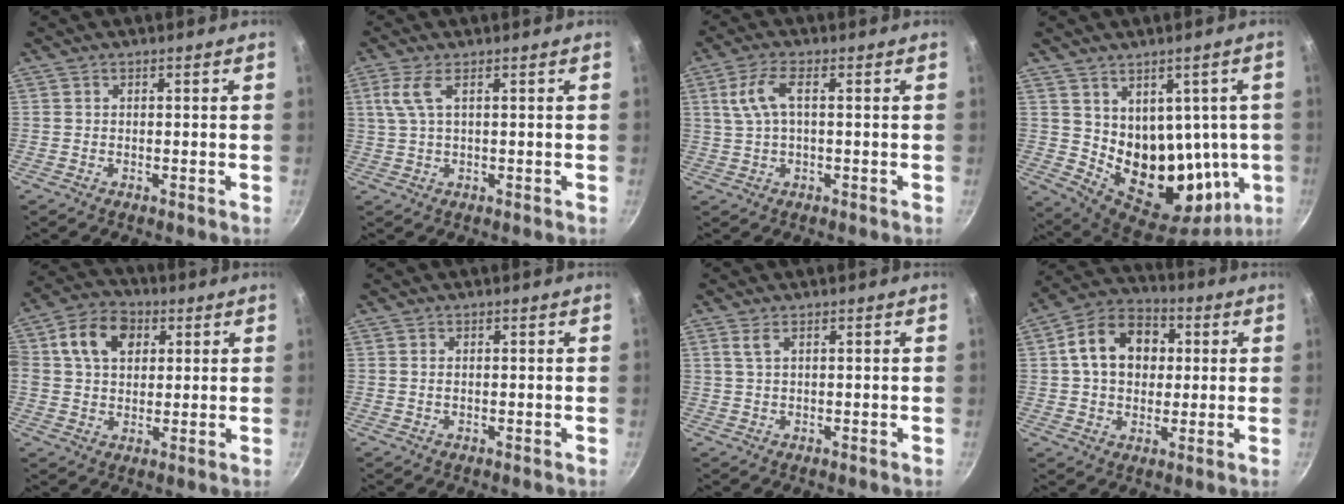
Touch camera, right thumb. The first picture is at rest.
{"total": 4.3, "force": [1.3, 1.2, 3.9], "torque": [-0.097, 0.005, 0.030]}
{"total": 6.0, "force": [0.9, 2.2, 5.5], "torque": [-0.127, 0.012, 0.018]}
{"total": 17.2, "force": [2.9, 12.2, 11.7], "torque": [-0.123, -0.041, 0.071]}
{"total": 11.0, "force": [3.2, 8.1, 6.7], "torque": [-0.101, 0.010, 0.036]}
{"total": 0.7, "force": [0.1, 0.3, 0.6], "torque": [-0.011, 0.000, 0.001]}
{"total": 1.9, "force": [0.9, 0.7, 1.6], "torque": [-0.033, -0.001, 0.019]}
{"total": 13.8, "force": [2.4, 10.4, 8.7], "torque": [-0.117, 0.022, 0.024]}